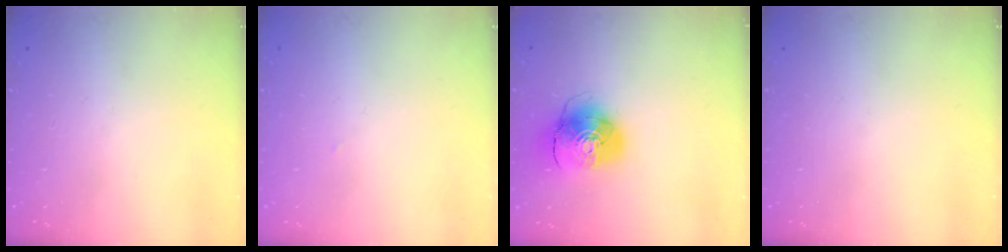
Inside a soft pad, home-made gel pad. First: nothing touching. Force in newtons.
{"total": 1.1, "press": 1.1, "slide": 0.1}
{"total": 9.9, "press": 9.8, "slide": 1.4}
{"total": 0.0}